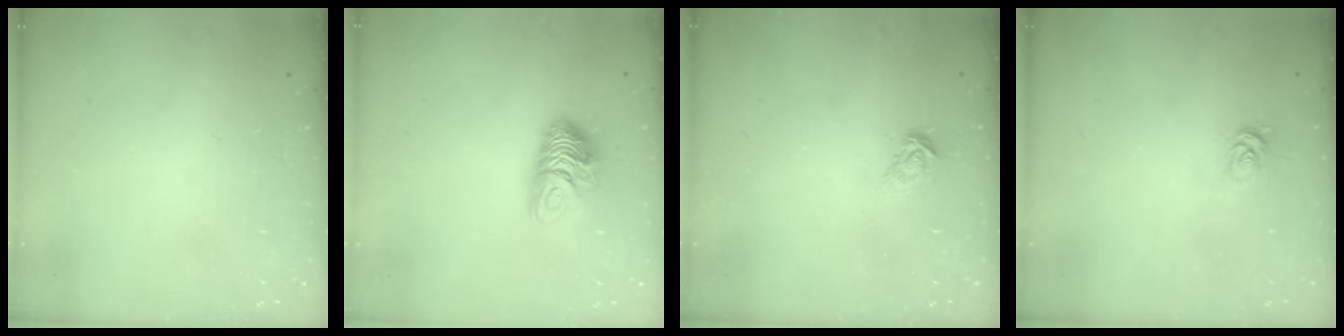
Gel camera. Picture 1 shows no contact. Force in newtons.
{"total": 9.4, "press": 9.4, "slide": 0.5}
{"total": 3.9, "press": 3.9, "slide": 0.4}
{"total": 2.5, "press": 2.5, "slide": 0.3}